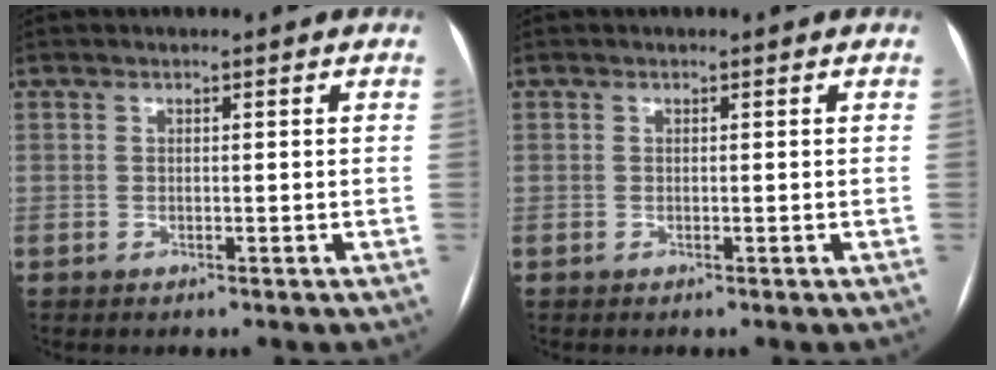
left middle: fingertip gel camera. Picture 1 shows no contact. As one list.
[{"total": 0.0}]